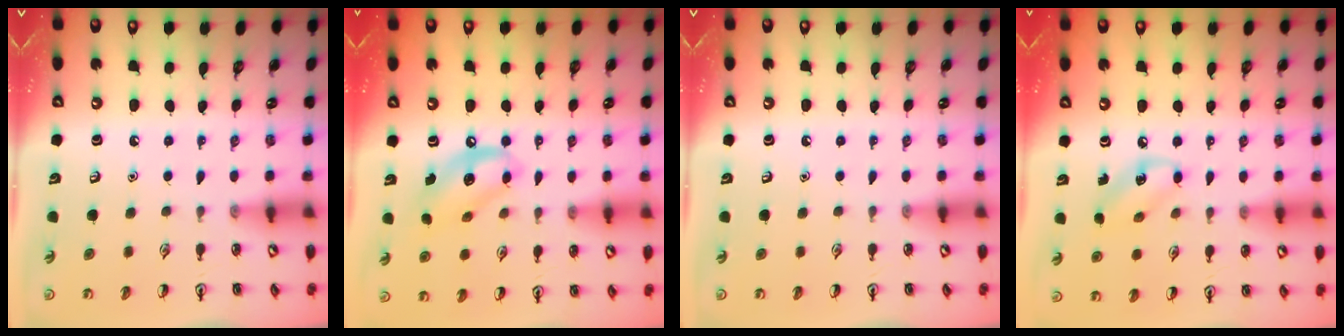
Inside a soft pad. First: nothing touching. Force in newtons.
{"total": 11.2, "press": 10.9, "slide": 2.5}
{"total": 0.0}
{"total": 6.0, "press": 6.0, "slide": 0.6}